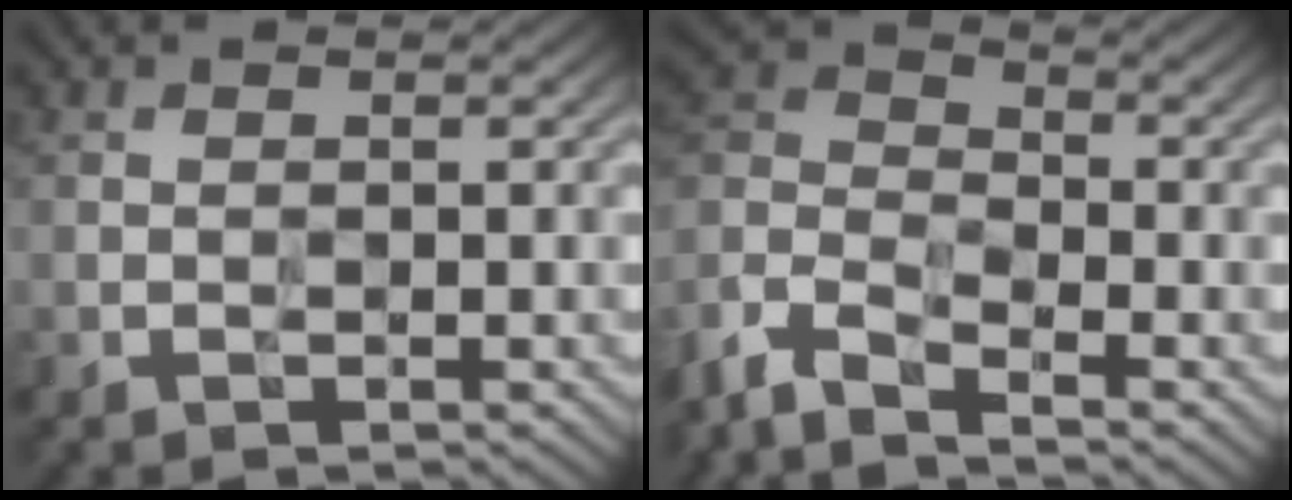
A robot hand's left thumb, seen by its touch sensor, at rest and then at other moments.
{"total": 8.9, "force": [-7.1, 3.0, 4.4], "torque": [-0.109, -0.014, -0.163]}